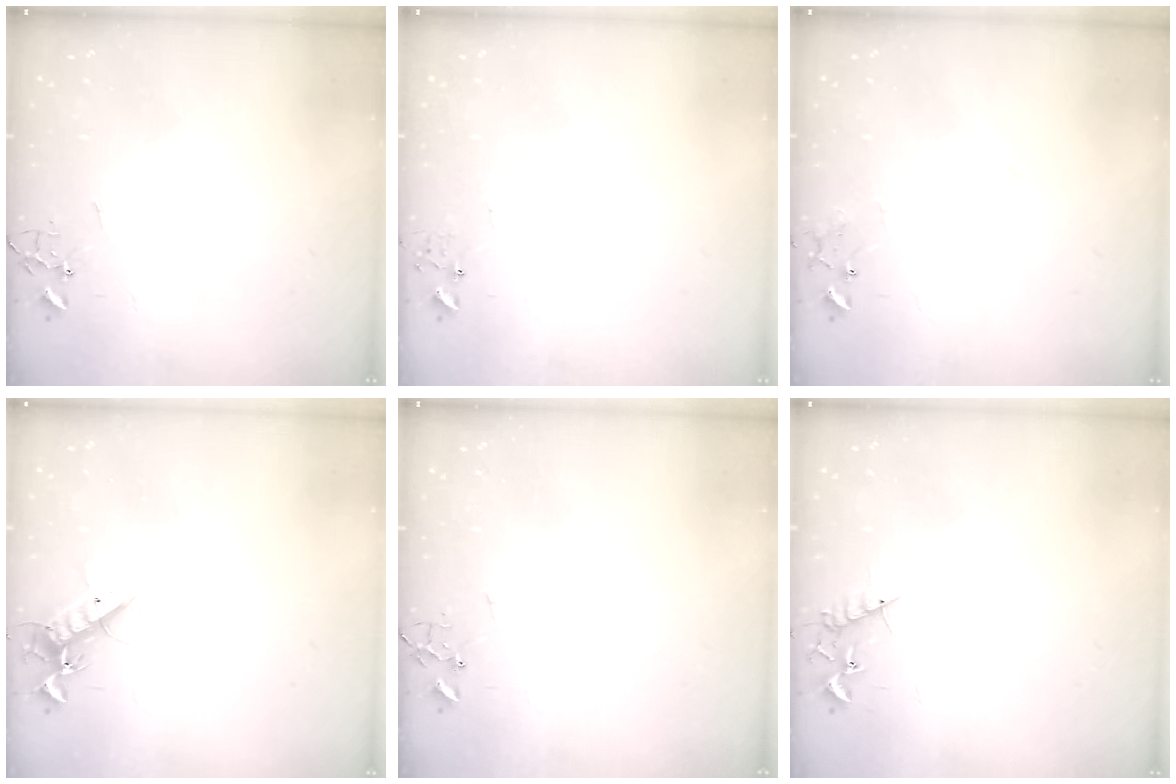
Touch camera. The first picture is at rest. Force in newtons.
{"total": 6.5, "press": 6.5, "slide": 0.5}
{"total": 9.5, "press": 9.5, "slide": 0.7}
{"total": 11.0, "press": 10.9, "slide": 1.9}
{"total": 0.0}
{"total": 10.4, "press": 10.3, "slide": 0.9}